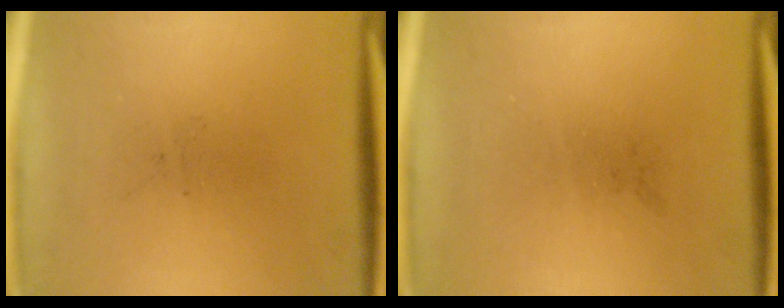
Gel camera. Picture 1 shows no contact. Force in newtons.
{"total": 0.0}